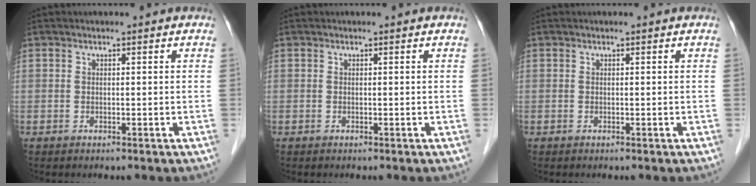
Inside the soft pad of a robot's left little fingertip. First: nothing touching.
{"total": 0.0}
{"total": 0.0}